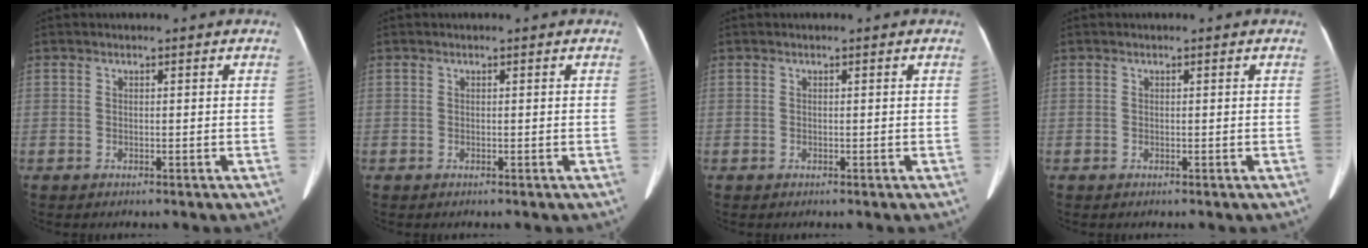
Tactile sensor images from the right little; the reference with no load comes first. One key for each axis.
{"total": 0.0}
{"total": 0.0}
{"total": 0.0}